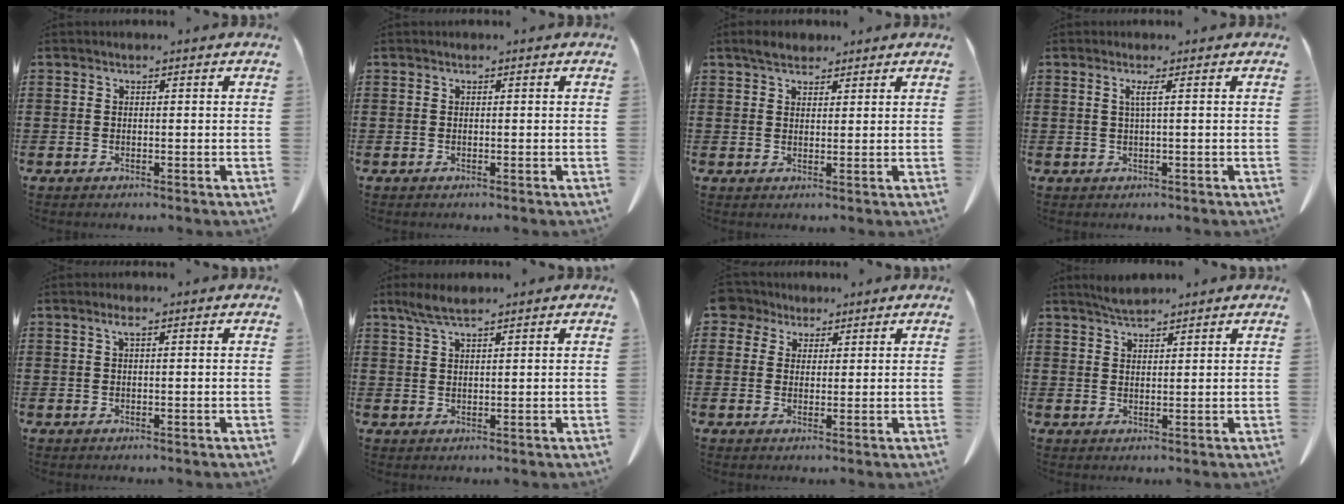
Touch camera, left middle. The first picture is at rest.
{"total": 0.0}
{"total": 2.9, "force": [2.4, 1.3, 1.0], "torque": [-0.017, 0.004, 0.043]}
{"total": 1.6, "force": [0.4, -0.3, 1.6], "torque": [-0.031, -0.003, 0.004]}
{"total": 1.3, "force": [0.4, 0.2, 1.2], "torque": [-0.026, 0.003, 0.007]}
{"total": 3.7, "force": [2.5, 0.8, 2.6], "torque": [-0.056, 0.002, 0.046]}
{"total": 3.6, "force": [2.5, 2.4, 0.8], "torque": [-0.023, 0.008, 0.046]}
{"total": 3.9, "force": [3.5, 1.7, -0.1], "torque": [-0.013, -0.002, 0.068]}